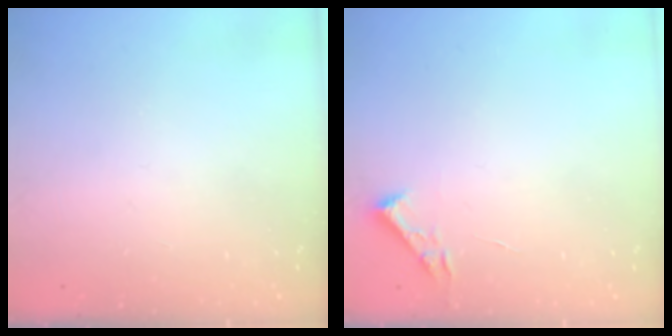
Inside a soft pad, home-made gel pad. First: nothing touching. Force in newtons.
{"total": 2.7, "press": 2.7, "slide": 0.4}